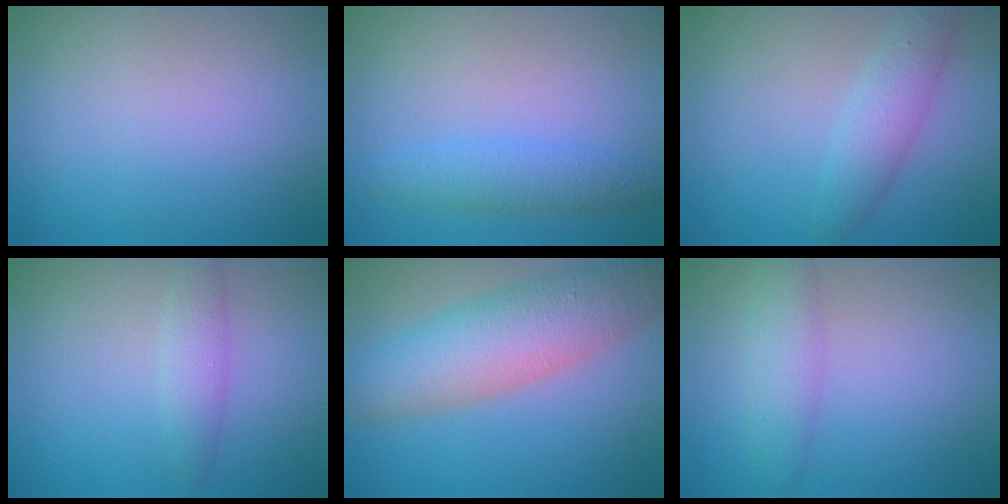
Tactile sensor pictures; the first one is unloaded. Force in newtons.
{"total": 2.8, "press": 2.8, "slide": 0.0}
{"total": 3.0, "press": 3.0, "slide": 0.1}
{"total": 2.0, "press": 2.0, "slide": 0.1}
{"total": 7.4, "press": 7.4, "slide": 0.3}
{"total": 3.0, "press": 3.0, "slide": 0.0}